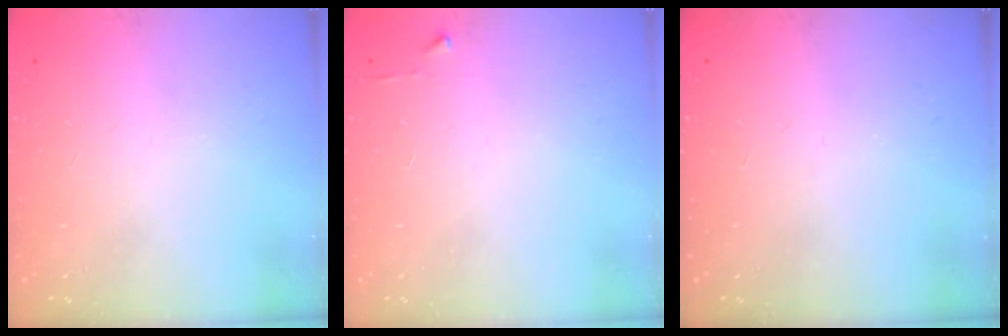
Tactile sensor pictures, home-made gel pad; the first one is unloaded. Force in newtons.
{"total": 3.2, "press": 3.1, "slide": 0.4}
{"total": 0.0}